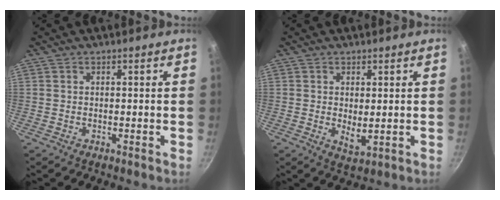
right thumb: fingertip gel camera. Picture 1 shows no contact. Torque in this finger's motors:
{"motor_torque": [-0.73, 0.11, -0.13, 0.15, 0.15]}